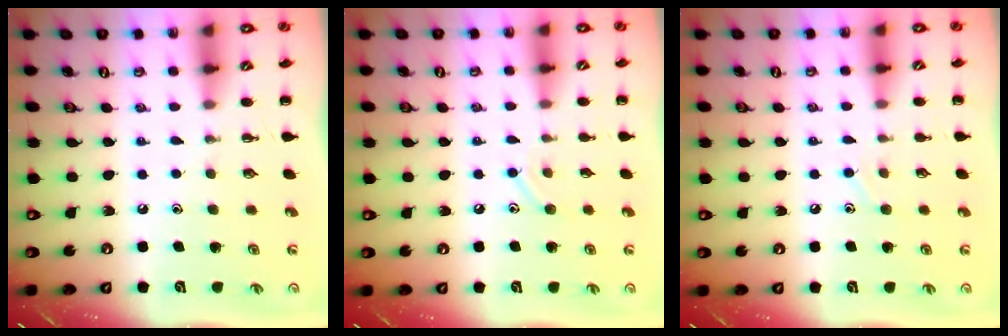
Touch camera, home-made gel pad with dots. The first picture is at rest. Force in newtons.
{"total": 7.1, "press": 6.9, "slide": 1.8}
{"total": 6.3, "press": 6.1, "slide": 1.4}